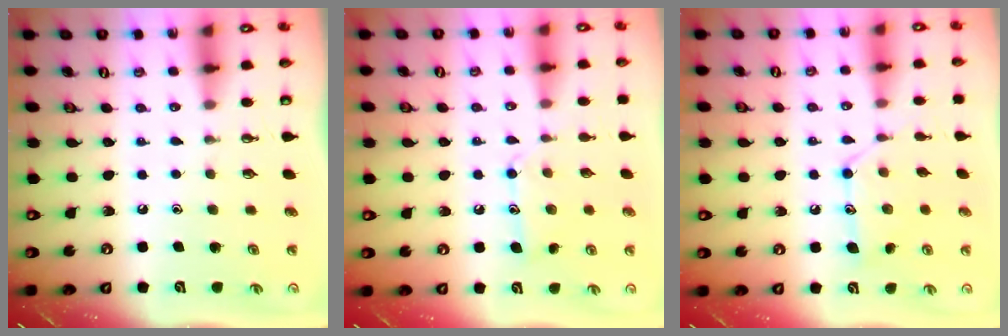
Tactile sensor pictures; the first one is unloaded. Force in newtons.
{"total": 9.7, "press": 9.7, "slide": 0.5}
{"total": 12.2, "press": 12.2, "slide": 0.3}